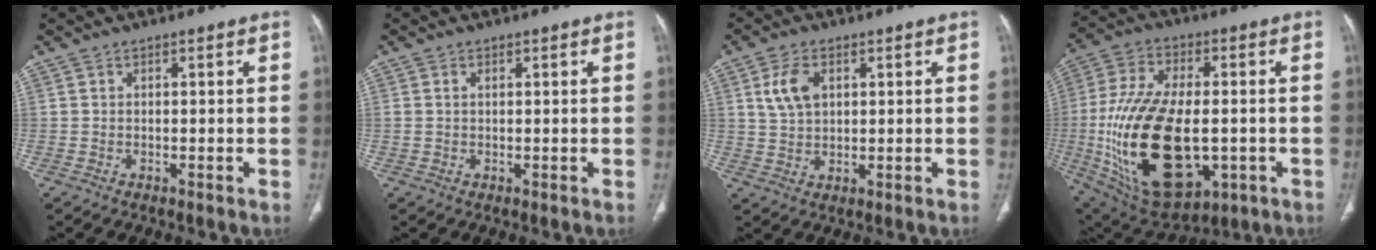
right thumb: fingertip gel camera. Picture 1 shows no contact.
{"total": 1.0, "force": [0.3, 0.6, 0.8], "torque": [-0.022, 0.005, 0.011]}
{"total": 6.3, "force": [2.2, 4.0, 4.3], "torque": [-0.079, -0.005, 0.046]}
{"total": 27.3, "force": [-4.2, 14.7, 22.7], "torque": [-0.459, -0.012, -0.042]}